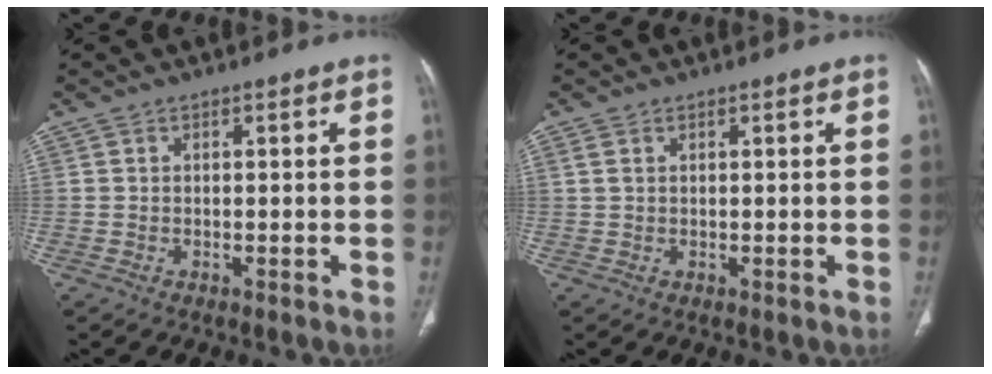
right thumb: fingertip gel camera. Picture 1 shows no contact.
{"total": 1.3, "force": [0.6, 0.7, 0.9], "torque": [-0.025, 0.010, 0.020]}